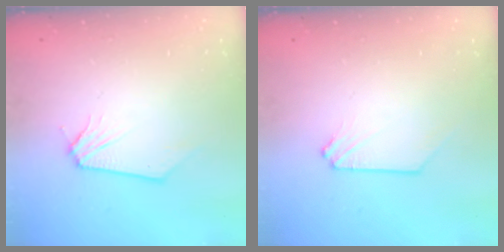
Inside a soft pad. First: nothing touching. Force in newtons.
{"total": 0.0}